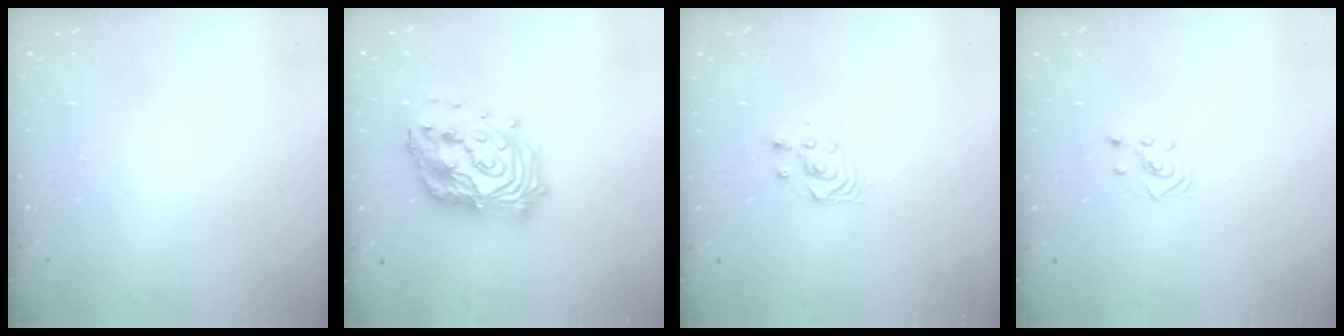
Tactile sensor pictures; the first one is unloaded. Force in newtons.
{"total": 20.6, "press": 20.4, "slide": 2.2}
{"total": 3.3, "press": 3.3, "slide": 0.3}
{"total": 2.3, "press": 2.2, "slide": 0.7}